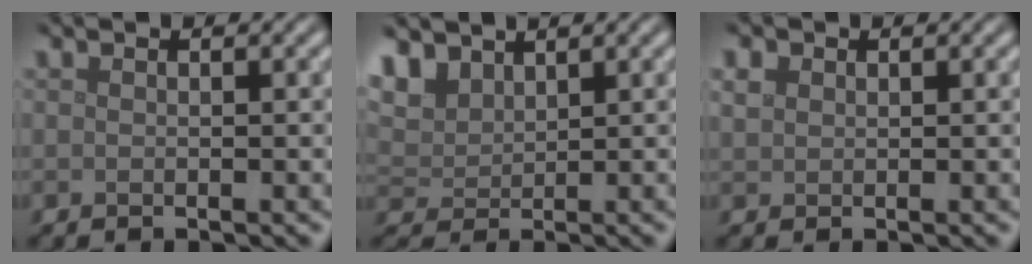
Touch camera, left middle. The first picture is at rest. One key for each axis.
{"total": 3.3, "fx": 2.6, "fy": 1.6, "fz": 1.2, "tx": -0.035, "ty": 0.006, "tz": 0.047}
{"total": 1.3, "fx": 0.6, "fy": 1.1, "fz": 0.5, "tx": -0.010, "ty": 0.003, "tz": 0.009}